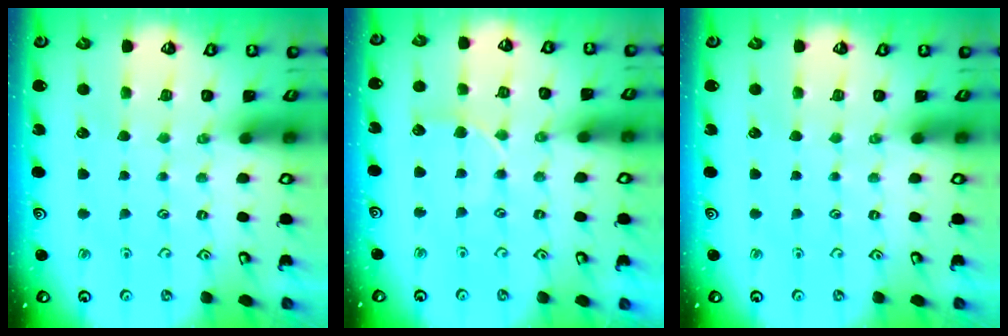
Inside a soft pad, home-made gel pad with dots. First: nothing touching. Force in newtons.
{"total": 3.5, "press": 3.5, "slide": 0.5}
{"total": 0.0}